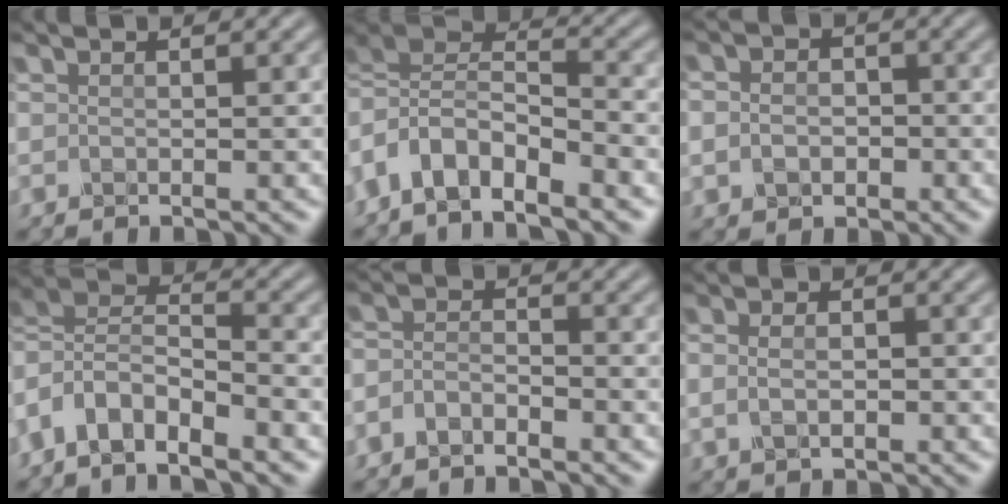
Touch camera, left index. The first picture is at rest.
{"total": 7.2, "force": [-3.4, 3.5, 5.2], "torque": [-0.095, 0.006, -0.075]}
{"total": 3.0, "force": [-0.4, 2.6, 1.4], "torque": [-0.008, 0.004, -0.024]}
{"total": 6.8, "force": [-3.8, 3.3, 4.6], "torque": [-0.084, 0.007, -0.083]}
{"total": 2.2, "force": [-1.6, 1.0, 1.2], "torque": [-0.027, 0.006, -0.042]}
{"total": 2.8, "force": [0.1, 2.0, 2.0], "torque": [-0.019, 0.008, -0.006]}